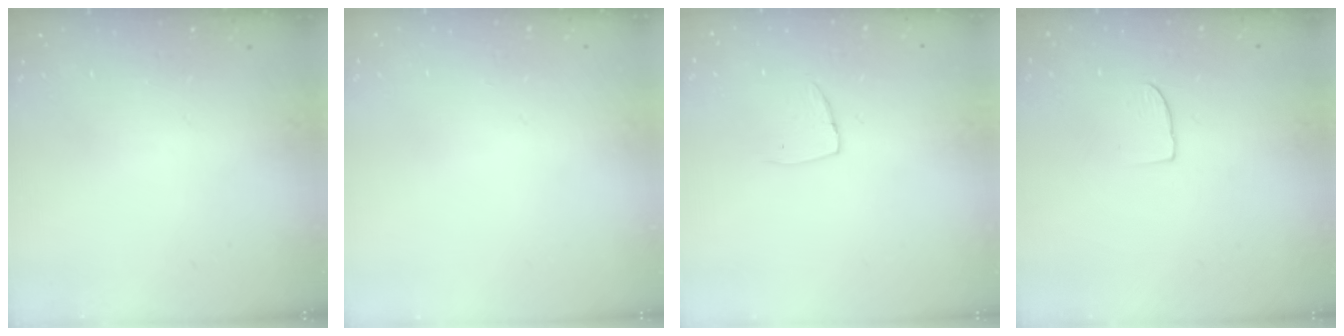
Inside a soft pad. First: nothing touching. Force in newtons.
{"total": 0.0}
{"total": 4.8, "press": 4.8, "slide": 0.4}
{"total": 4.7, "press": 4.7, "slide": 0.4}